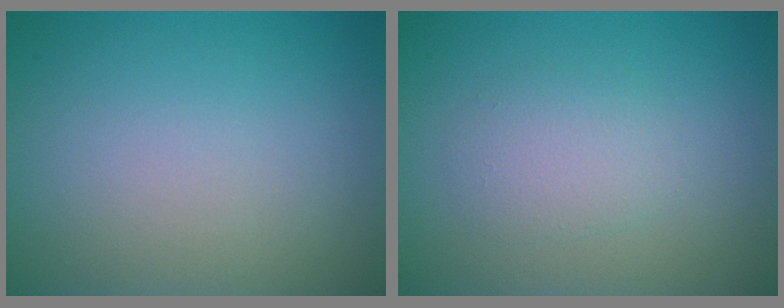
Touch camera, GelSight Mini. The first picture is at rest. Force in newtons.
{"total": 2.0, "press": 2.0, "slide": 0.0}